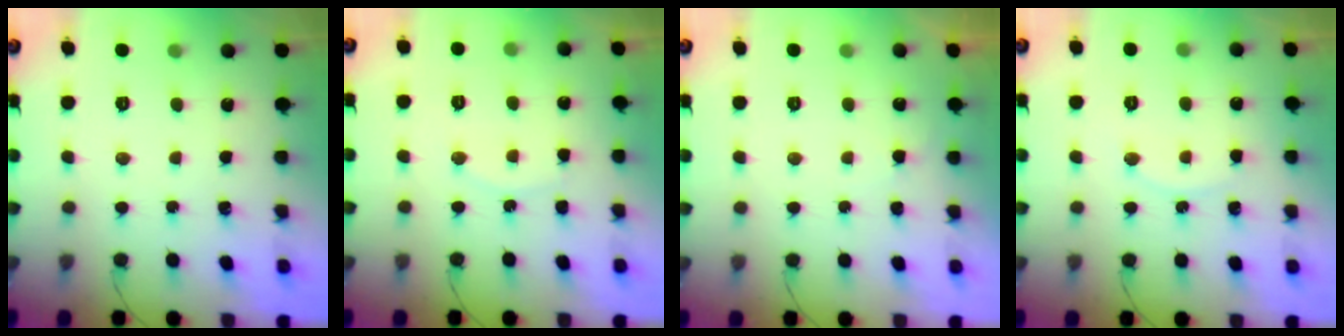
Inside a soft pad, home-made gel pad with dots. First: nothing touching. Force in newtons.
{"total": 7.3, "press": 7.3, "slide": 0.4}
{"total": 3.0, "press": 3.0, "slide": 0.0}
{"total": 6.0, "press": 6.0, "slide": 0.5}